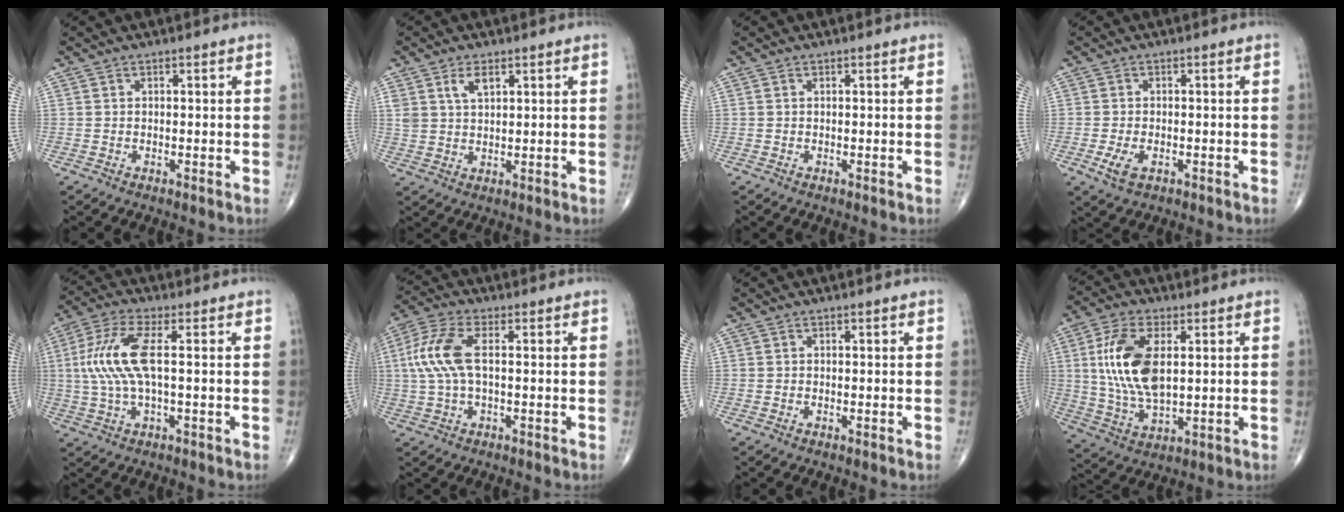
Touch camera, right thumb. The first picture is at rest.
{"total": 4.0, "force": [2.1, 2.1, 2.7], "torque": [-0.042, -0.008, 0.042]}
{"total": 0.0}
{"total": 3.6, "force": [-1.4, 1.9, 2.7], "torque": [-0.057, -0.002, -0.022]}
{"total": 10.3, "force": [0.9, 3.1, 9.8], "torque": [-0.245, 0.016, 0.016]}
{"total": 9.2, "force": [0.9, 3.9, 8.3], "torque": [-0.206, 0.019, 0.015]}
{"total": 0.0}
{"total": 13.8, "force": [2.5, 6.8, 11.8], "torque": [-0.236, -0.007, 0.052]}